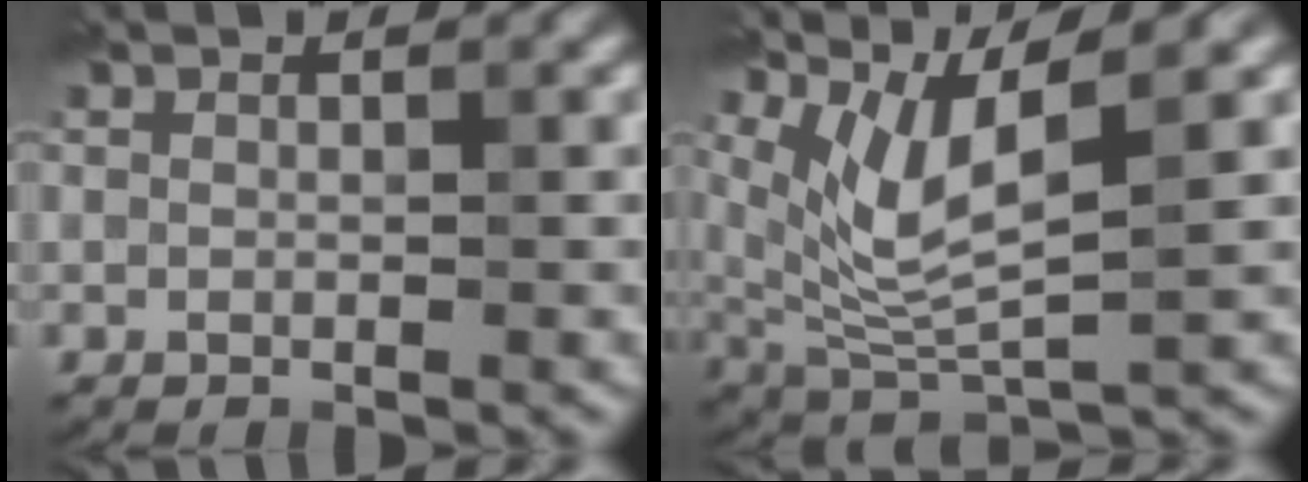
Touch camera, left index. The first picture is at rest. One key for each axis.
{"total": 6.4, "fx": 3.1, "fy": 1.6, "fz": 5.3, "tx": -0.119, "ty": -0.009, "tz": 0.068}